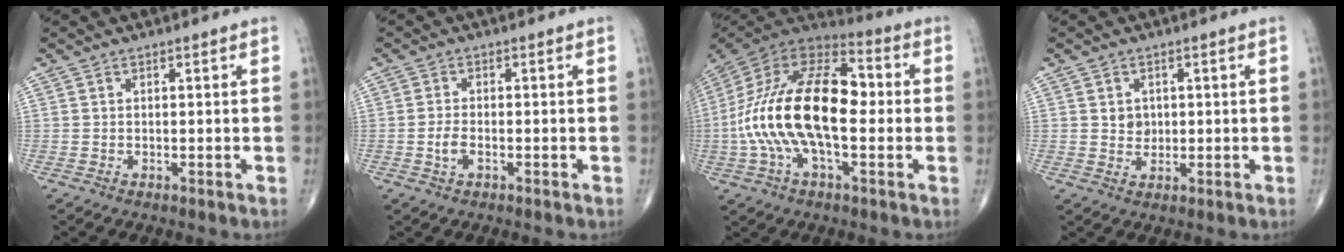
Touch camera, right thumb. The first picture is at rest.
{"total": 2.6, "force": [-0.8, 1.3, 2.1], "torque": [-0.046, 0.006, -0.016]}
{"total": 23.9, "force": [-1.2, 11.7, 20.8], "torque": [-0.395, 0.034, -0.031]}
{"total": 2.7, "force": [0.5, 2.3, 1.3], "torque": [-0.007, -0.003, 0.012]}